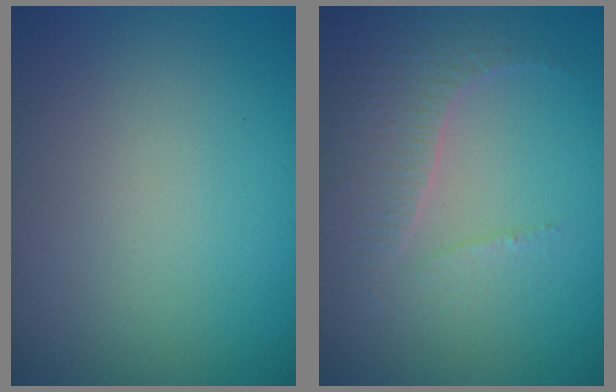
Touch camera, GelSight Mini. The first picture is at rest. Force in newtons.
{"total": 4.3, "press": 3.0, "slide": 3.0}